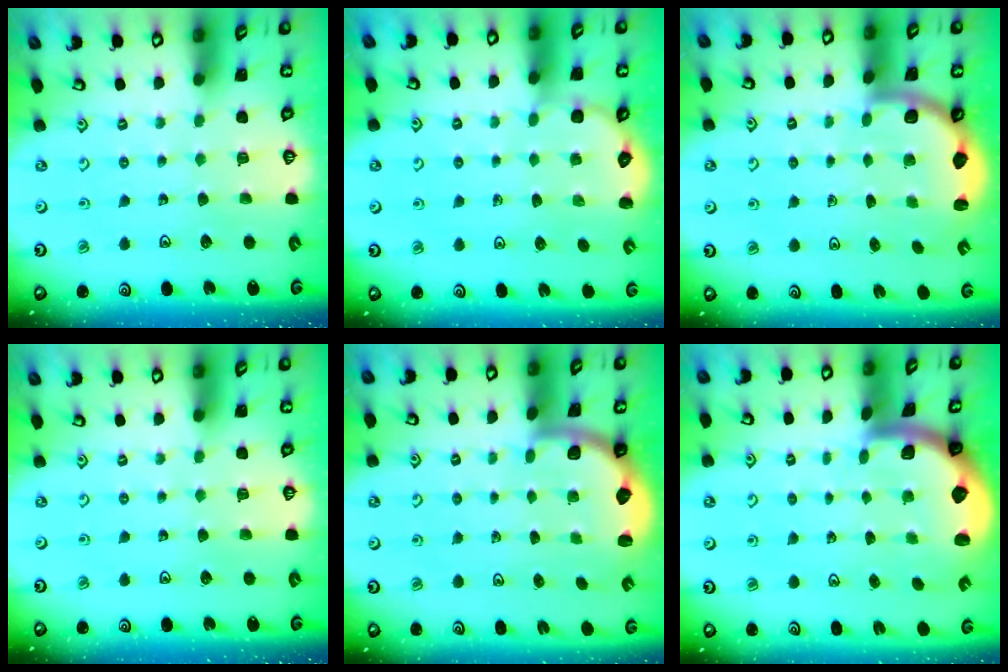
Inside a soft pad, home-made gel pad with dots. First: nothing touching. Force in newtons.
{"total": 2.2, "press": 2.2, "slide": 0.3}
{"total": 2.6, "press": 2.5, "slide": 0.6}
{"total": 0.0}
{"total": 2.2, "press": 2.1, "slide": 0.7}
{"total": 1.9, "press": 1.8, "slide": 0.5}